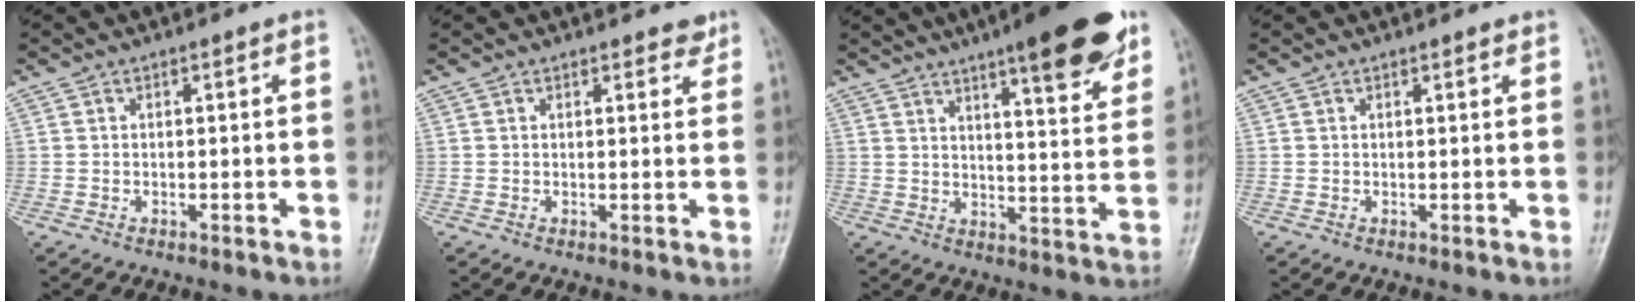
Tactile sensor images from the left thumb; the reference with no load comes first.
{"total": 2.1, "force": [1.8, 0.9, 0.7], "torque": [0.007, -0.009, 0.016]}
{"total": 16.3, "force": [10.4, 3.4, 12.1], "torque": [-0.138, -0.050, 0.143]}
{"total": 0.9, "force": [0.8, 0.2, 0.5], "torque": [-0.006, -0.002, 0.009]}